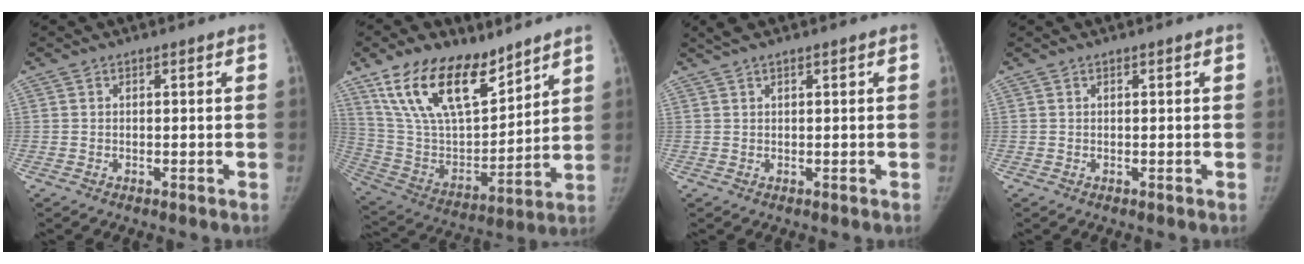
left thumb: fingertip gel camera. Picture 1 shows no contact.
{"total": 20.9, "force": [13.8, 9.7, 12.3], "torque": [-0.190, -0.060, 0.264]}
{"total": 2.4, "force": [1.8, 0.3, 1.6], "torque": [-0.035, 0.017, 0.037]}
{"total": 0.0}